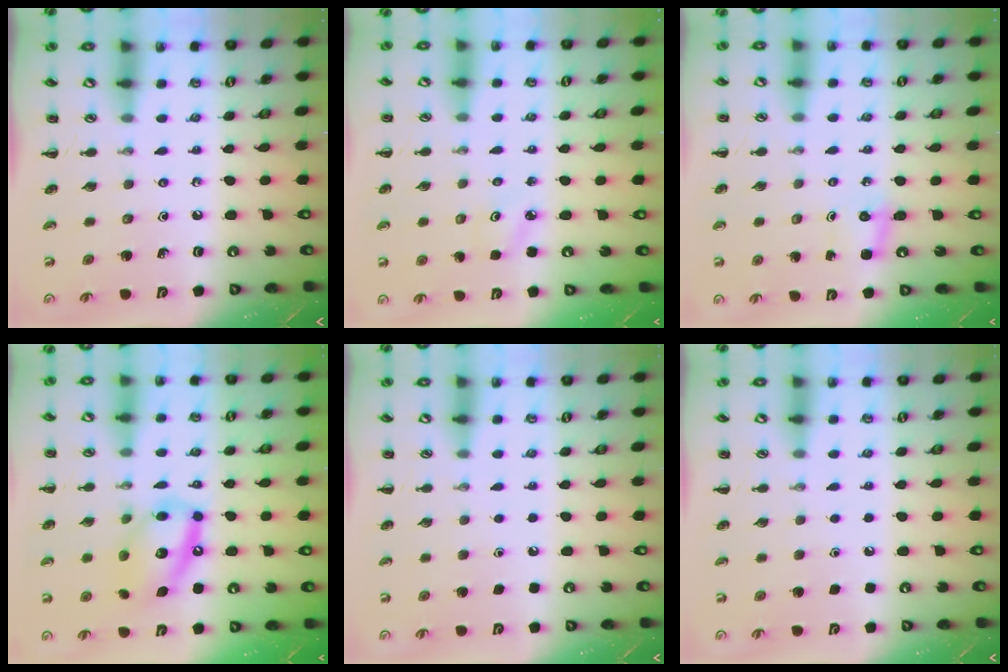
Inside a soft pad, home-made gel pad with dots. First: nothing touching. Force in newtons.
{"total": 2.3, "press": 2.2, "slide": 0.6}
{"total": 2.6, "press": 2.5, "slide": 0.7}
{"total": 14.4, "press": 14.1, "slide": 2.8}
{"total": 1.7, "press": 1.7, "slide": 0.1}
{"total": 1.8, "press": 1.7, "slide": 0.1}